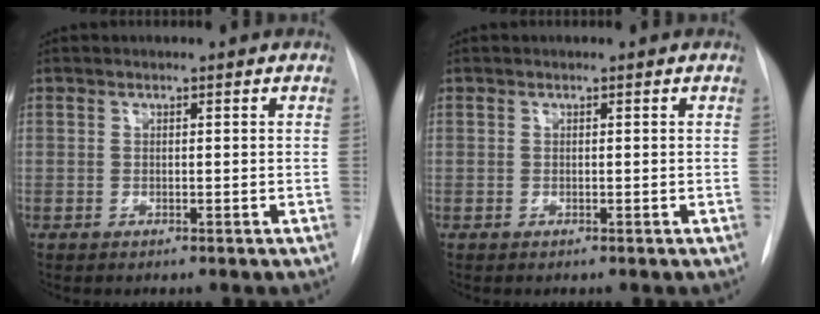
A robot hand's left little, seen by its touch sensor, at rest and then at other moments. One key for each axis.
{"total": 0.0}